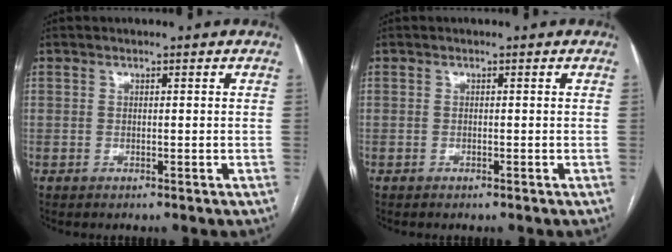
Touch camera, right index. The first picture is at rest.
{"total": 0.0}